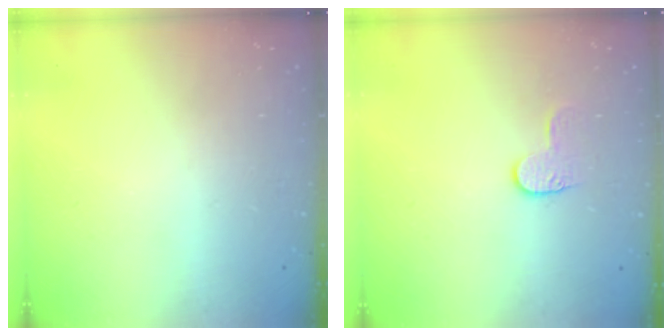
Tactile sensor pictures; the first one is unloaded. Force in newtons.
{"total": 5.8, "press": 5.8, "slide": 0.6}